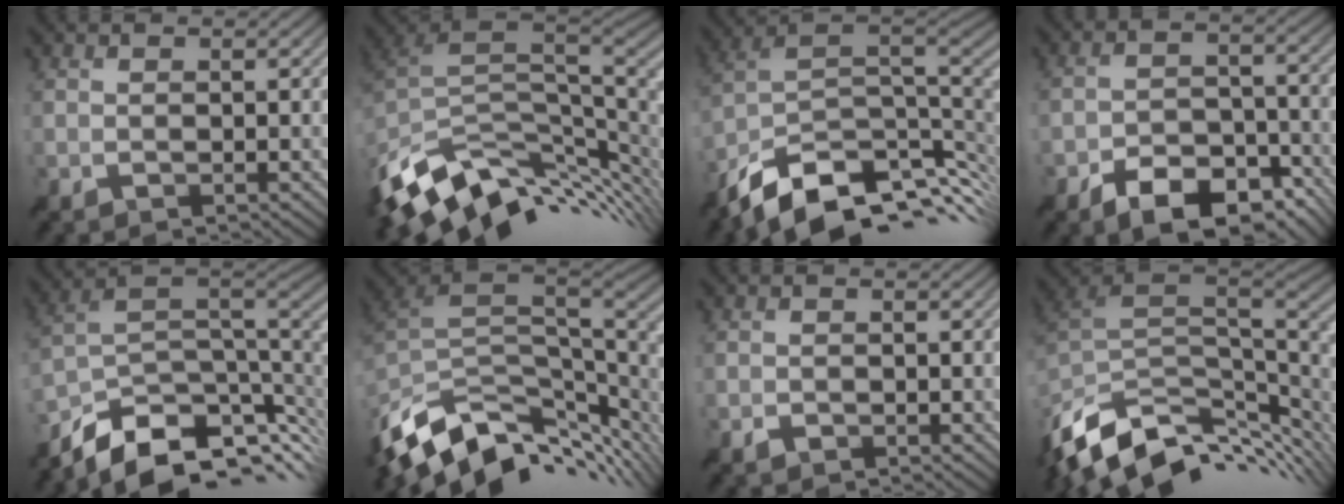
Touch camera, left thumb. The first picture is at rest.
{"total": 12.9, "force": [-3.3, 7.5, 9.9], "torque": [-0.214, -0.016, -0.049]}
{"total": 13.9, "force": [-5.2, 7.9, 10.2], "torque": [-0.219, -0.017, -0.083]}
{"total": 10.1, "force": [-6.6, 4.9, 5.9], "torque": [-0.094, -0.002, -0.112]}
{"total": 11.9, "force": [-5.6, 6.5, 8.3], "torque": [-0.186, -0.016, -0.083]}
{"total": 12.7, "force": [-4.4, 6.9, 9.7], "torque": [-0.215, -0.023, -0.065]}
{"total": 0.7, "force": [0.1, 0.6, 0.3], "torque": [-0.007, 0.005, 0.000]}
{"total": 12.0, "force": [-4.2, 6.5, 9.2], "torque": [-0.202, -0.007, -0.065]}